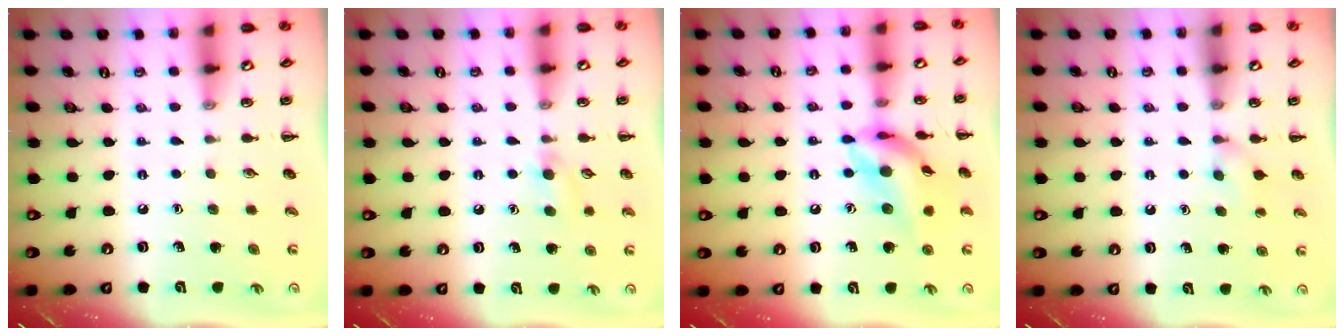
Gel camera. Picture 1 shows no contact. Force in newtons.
{"total": 5.3, "press": 4.9, "slide": 1.9}
{"total": 15.0, "press": 14.7, "slide": 3.0}
{"total": 5.4, "press": 5.0, "slide": 2.0}